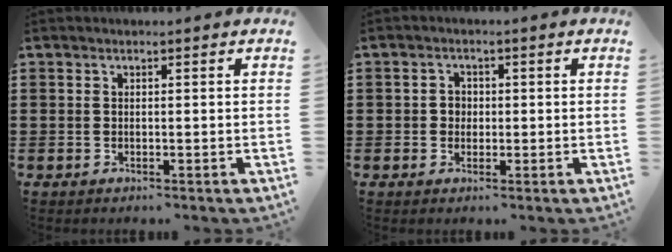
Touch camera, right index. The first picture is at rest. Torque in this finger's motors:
{"motor_torque": [0.43, -0.09, 0.18, 0.03]}